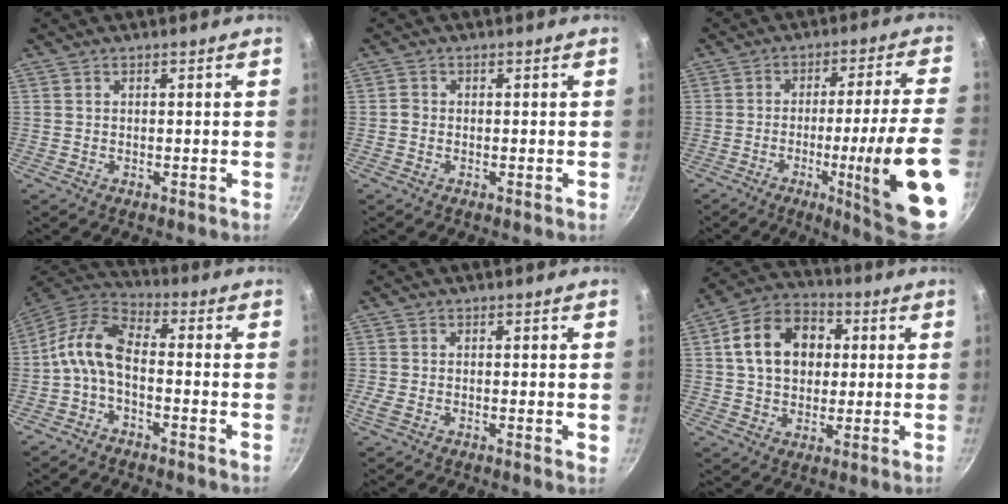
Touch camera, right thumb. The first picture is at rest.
{"total": 0.9, "force": [-0.4, 0.8, 0.3], "torque": [-0.003, 0.002, -0.011]}
{"total": 21.1, "force": [-6.6, 1.1, 20.0], "torque": [-0.267, 0.016, -0.086]}
{"total": 9.4, "force": [-2.3, 4.8, 7.7], "torque": [-0.161, 0.043, -0.060]}
{"total": 2.1, "force": [-0.3, 0.7, 2.0], "torque": [-0.035, -0.004, -0.010]}
{"total": 14.0, "force": [2.6, 10.5, 8.9], "torque": [-0.123, 0.022, 0.031]}